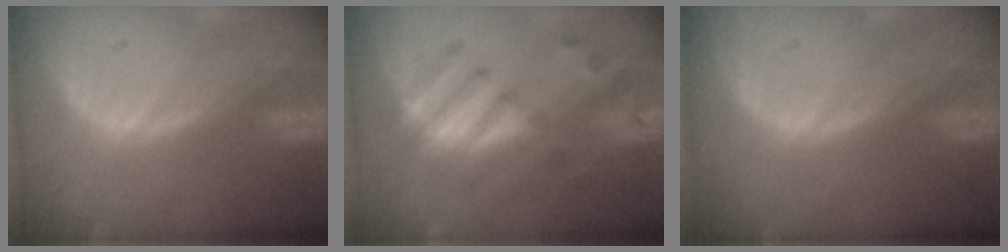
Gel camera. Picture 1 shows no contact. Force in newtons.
{"total": 7.7, "press": 7.1, "slide": 3.1}
{"total": 0.0}